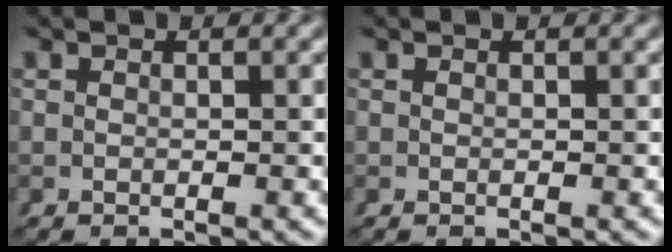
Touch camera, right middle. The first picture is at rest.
{"total": 0.0}